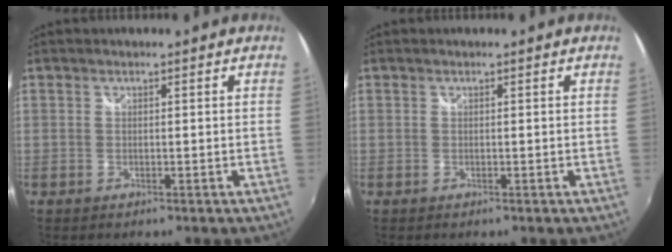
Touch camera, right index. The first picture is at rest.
{"total": 0.0}